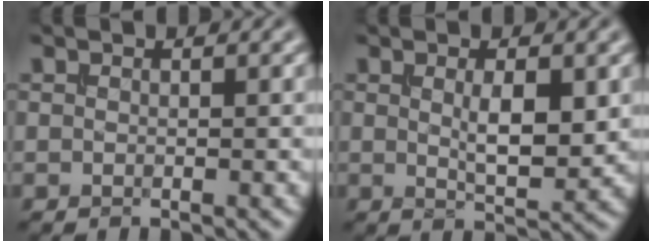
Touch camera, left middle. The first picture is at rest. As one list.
[{"total": 3.4, "force": [0.4, 1.0, 3.2], "torque": [-0.062, -0.005, 0.013]}]